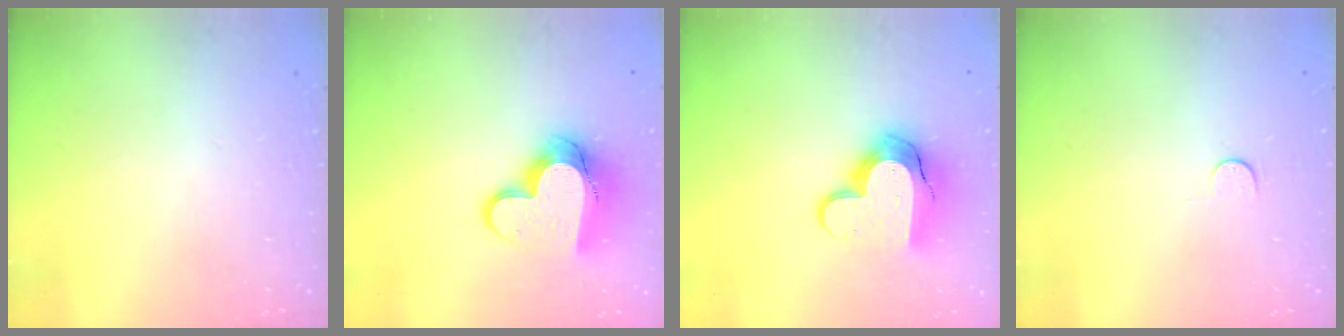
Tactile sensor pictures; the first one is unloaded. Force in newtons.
{"total": 14.5, "press": 14.5, "slide": 1.2}
{"total": 15.4, "press": 15.3, "slide": 1.1}
{"total": 2.8, "press": 2.8, "slide": 0.4}